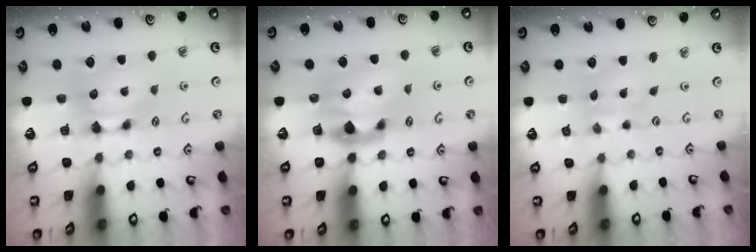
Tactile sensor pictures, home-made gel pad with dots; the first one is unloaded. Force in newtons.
{"total": 2.9, "press": 2.6, "slide": 1.3}
{"total": 2.8, "press": 2.7, "slide": 0.9}